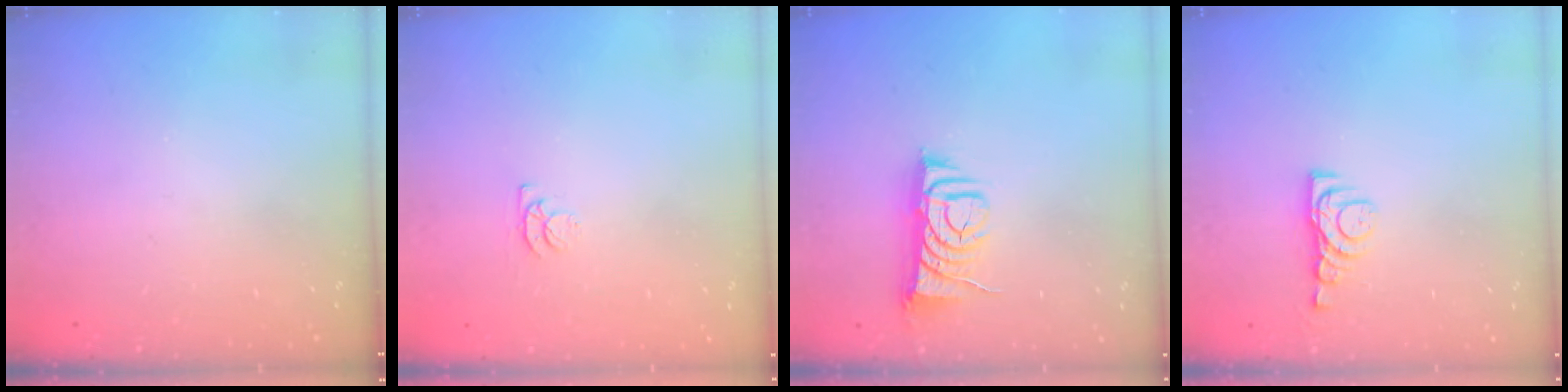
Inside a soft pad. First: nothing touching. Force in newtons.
{"total": 4.3, "press": 4.2, "slide": 0.5}
{"total": 8.3, "press": 8.2, "slide": 1.0}
{"total": 5.0, "press": 4.9, "slide": 0.7}